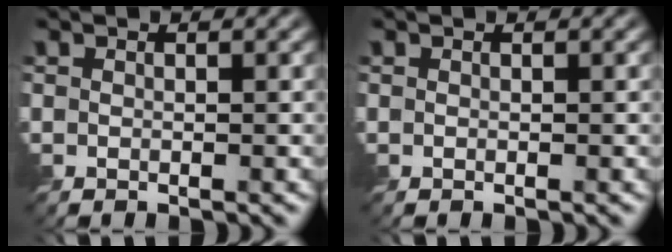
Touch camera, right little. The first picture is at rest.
{"total": 0.0}